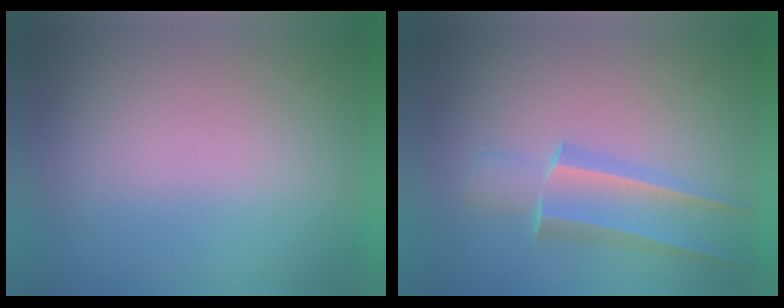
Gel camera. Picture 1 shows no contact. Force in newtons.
{"total": 2.6}